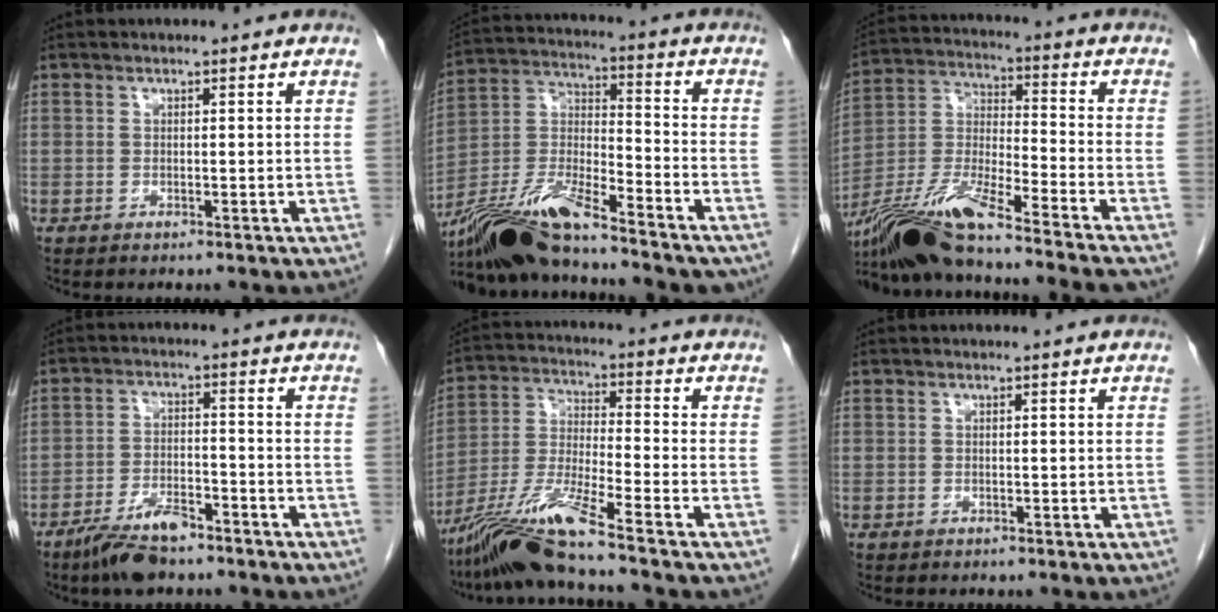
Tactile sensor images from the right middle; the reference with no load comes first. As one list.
[{"total": 16.1, "force": [-13.5, 1.9, 8.6], "torque": [-0.183, -0.005, -0.249]}, {"total": 17.4, "force": [-14.3, -0.9, 9.8], "torque": [-0.212, -0.018, -0.265]}, {"total": 7.3, "force": [-5.5, 2.0, 4.2], "torque": [-0.088, -0.009, -0.102]}, {"total": 11.2, "force": [-8.6, -1.4, 7.0], "torque": [-0.150, -0.023, -0.166]}, {"total": 0.0}]